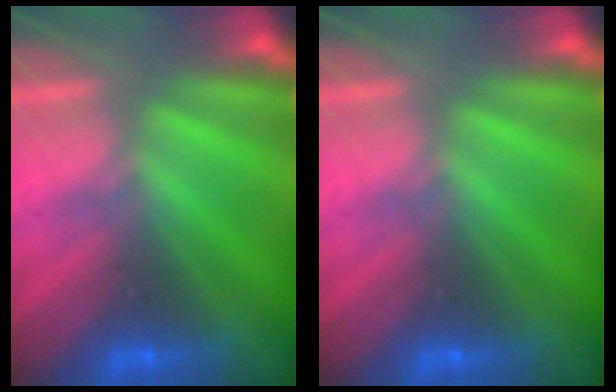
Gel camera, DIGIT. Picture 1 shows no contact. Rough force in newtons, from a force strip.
{"total": 0.0}